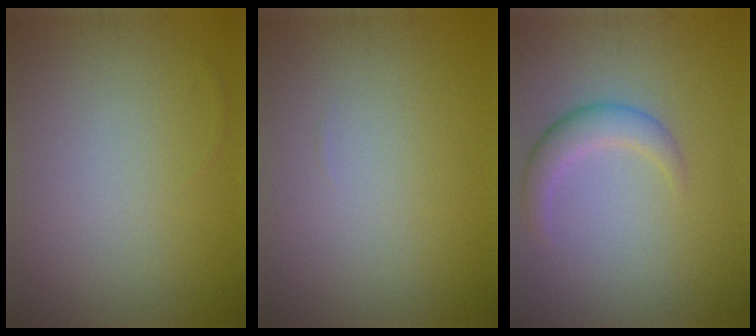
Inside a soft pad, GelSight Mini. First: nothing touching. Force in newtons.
{"total": 0.0}
{"total": 2.4, "press": 2.4, "slide": 0.1}